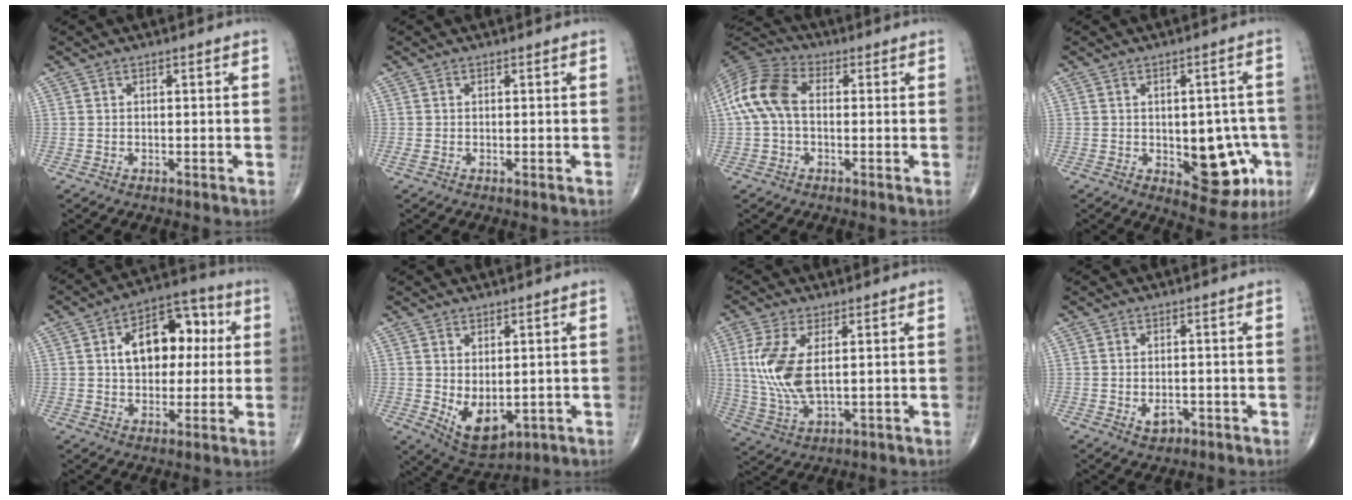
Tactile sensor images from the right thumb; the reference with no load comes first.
{"total": 0.7, "force": [-0.1, 0.2, 0.6], "torque": [-0.016, -0.001, -0.002]}
{"total": 11.0, "force": [0.5, 7.0, 8.4], "torque": [-0.180, 0.029, -0.001]}
{"total": 12.2, "force": [-3.1, 6.6, 9.8], "torque": [-0.072, 0.008, -0.026]}
{"total": 14.8, "force": [2.7, 9.4, 11.1], "torque": [-0.128, 0.023, 0.035]}
{"total": 8.0, "force": [-0.7, 4.6, 6.5], "torque": [-0.090, -0.010, 0.012]}
{"total": 10.8, "force": [1.8, 4.7, 9.5], "torque": [-0.217, -0.010, 0.045]}
{"total": 2.8, "force": [-1.0, 1.8, 1.9], "torque": [-0.022, 0.002, -0.011]}